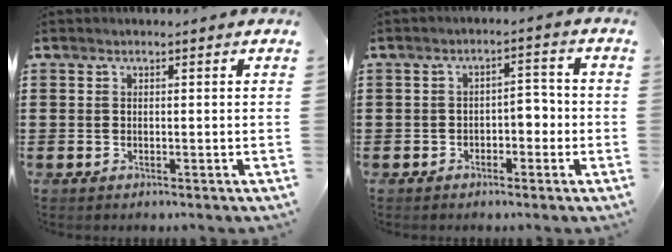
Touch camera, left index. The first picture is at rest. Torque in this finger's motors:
{"motor_torque": [0.12, 0.07, 0.05, 0.04]}